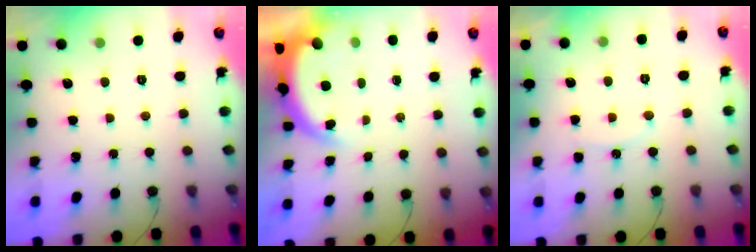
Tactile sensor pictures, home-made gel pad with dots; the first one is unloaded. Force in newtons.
{"total": 4.5, "press": 4.5, "slide": 0.2}
{"total": 6.4, "press": 5.9, "slide": 2.5}